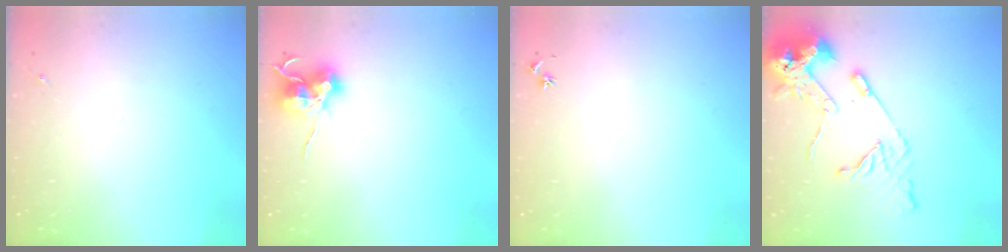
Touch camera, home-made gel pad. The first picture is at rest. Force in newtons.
{"total": 10.9, "press": 10.8, "slide": 0.8}
{"total": 3.0, "press": 2.9, "slide": 0.3}
{"total": 14.9, "press": 14.8, "slide": 2.0}